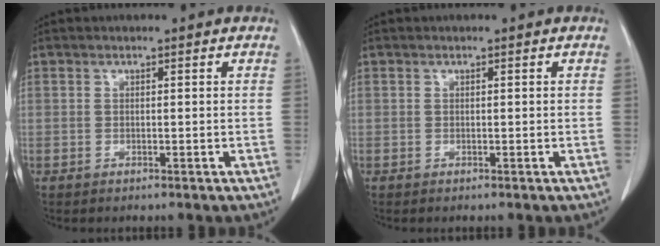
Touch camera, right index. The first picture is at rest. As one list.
[{"total": 0.0}]